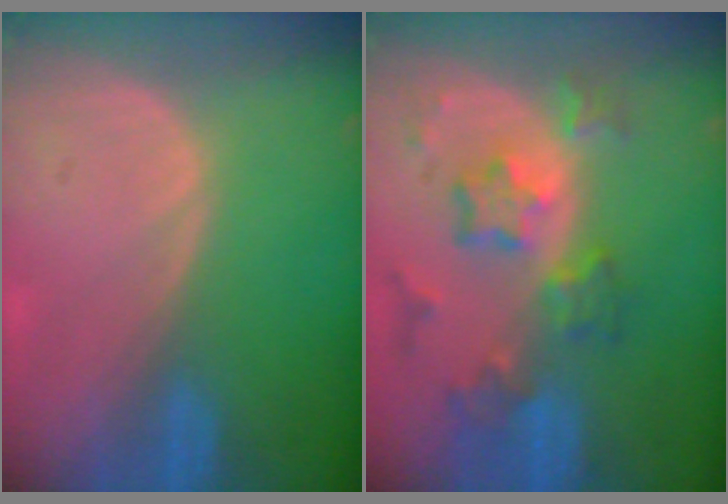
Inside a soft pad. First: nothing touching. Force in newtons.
{"total": 8.4, "press": 7.4, "slide": 4.0}